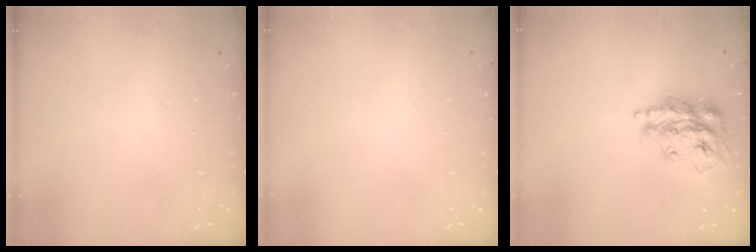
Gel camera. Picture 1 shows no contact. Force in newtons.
{"total": 0.0}
{"total": 16.1, "press": 16.0, "slide": 1.6}